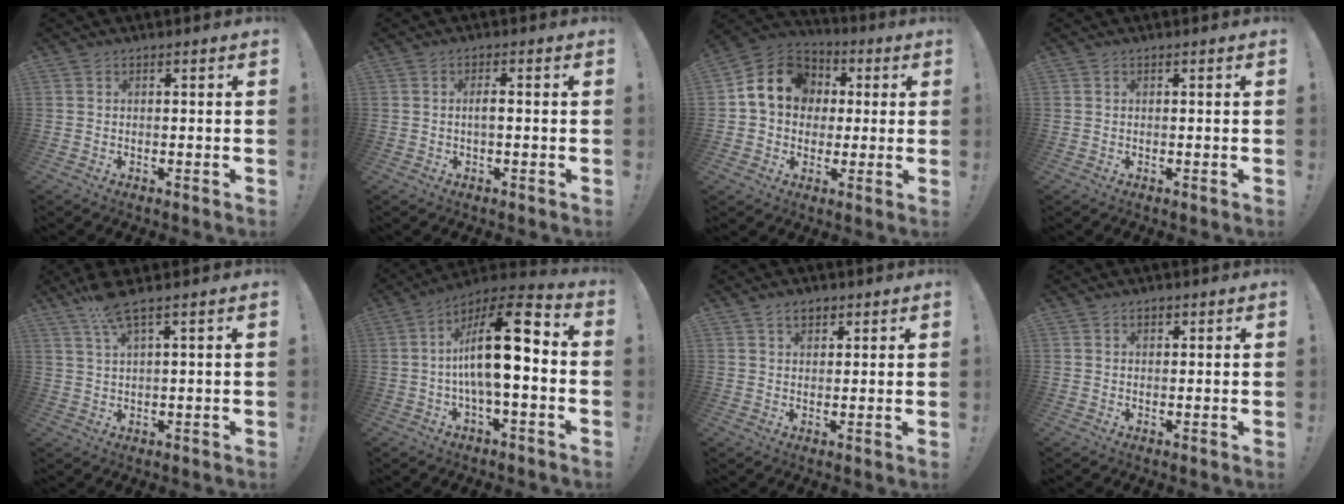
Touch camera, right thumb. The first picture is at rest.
{"total": 2.5, "force": [-0.6, 0.5, 2.4], "torque": [-0.048, 0.007, -0.010]}
{"total": 14.3, "force": [3.0, 12.0, 7.2], "torque": [-0.100, 0.001, 0.064]}
{"total": 0.0}
{"total": 6.3, "force": [4.2, 0.5, 4.6], "torque": [-0.087, -0.014, 0.073]}
{"total": 18.9, "force": [0.0, 6.2, 17.9], "torque": [-0.295, 0.002, -0.004]}
{"total": 3.6, "force": [2.1, 2.3, 1.8], "torque": [-0.025, -0.004, 0.037]}
{"total": 1.5, "force": [0.8, 0.9, 0.9], "torque": [-0.019, 0.003, 0.015]}